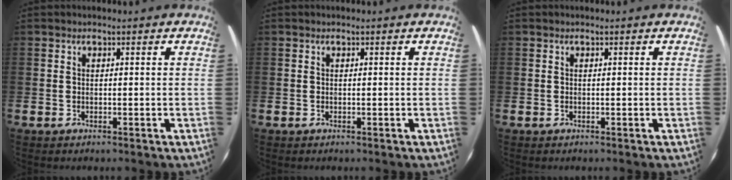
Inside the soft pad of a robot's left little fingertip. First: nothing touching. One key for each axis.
{"total": 0.0}
{"total": 0.0}